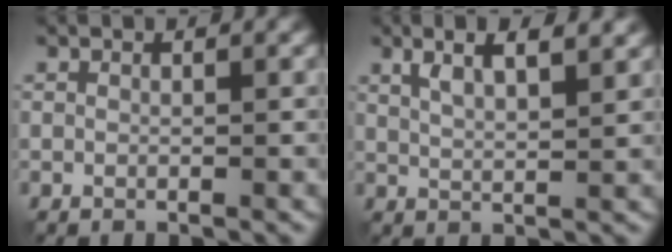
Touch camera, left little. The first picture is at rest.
{"total": 4.9, "force": [2.8, 1.5, 3.7], "torque": [-0.059, 0.013, 0.036]}